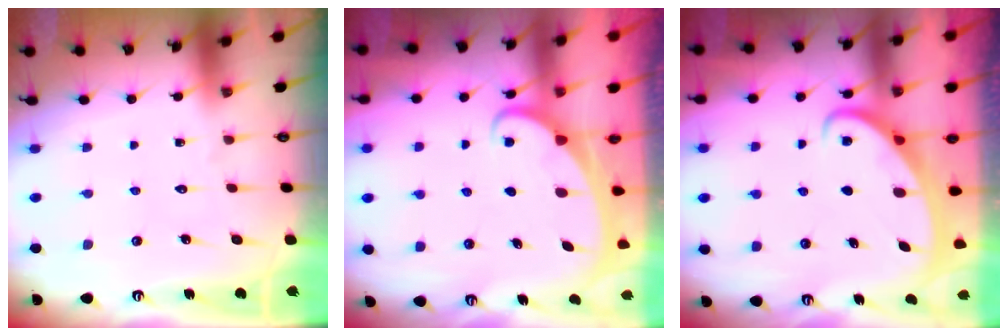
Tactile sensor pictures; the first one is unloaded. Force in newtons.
{"total": 1.9, "press": 1.9, "slide": 0.1}
{"total": 2.5, "press": 2.4, "slide": 0.4}